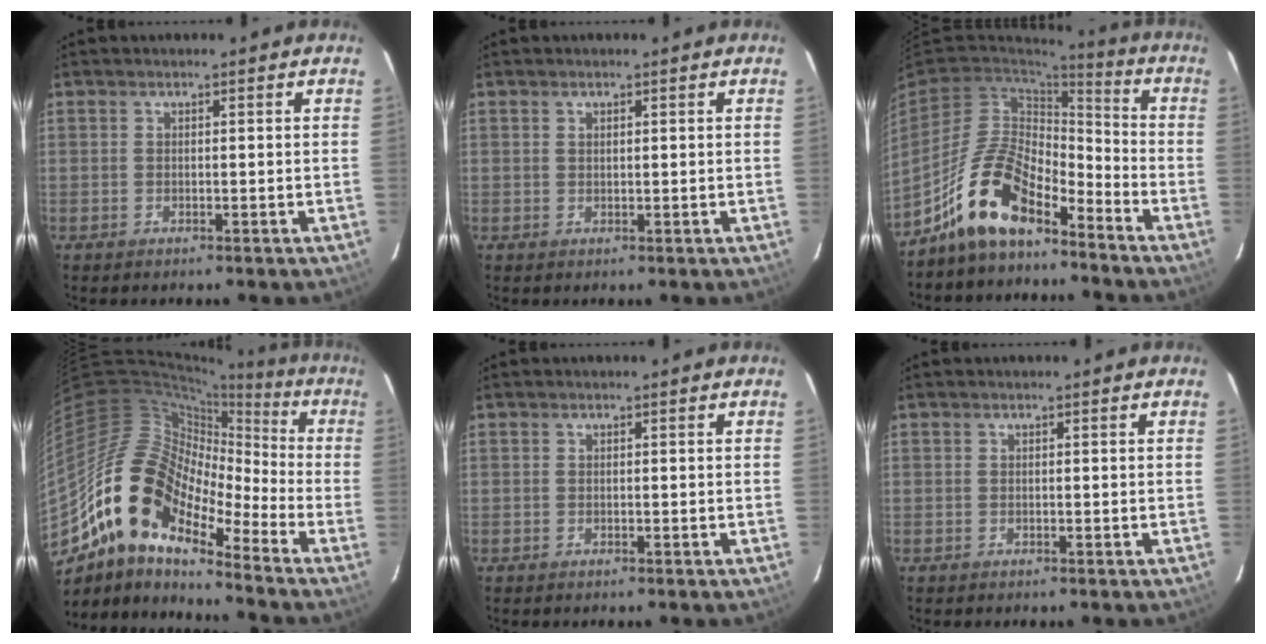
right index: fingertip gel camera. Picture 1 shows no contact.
{"total": 0.5, "force": [0.5, 0.1, 0.1], "torque": [-0.002, 0.001, 0.010]}
{"total": 13.3, "force": [-9.8, 5.1, 7.5], "torque": [-0.158, 0.013, -0.185]}
{"total": 16.8, "force": [-10.6, 7.7, 10.6], "torque": [-0.175, -0.007, -0.218]}
{"total": 0.0}
{"total": 0.0}